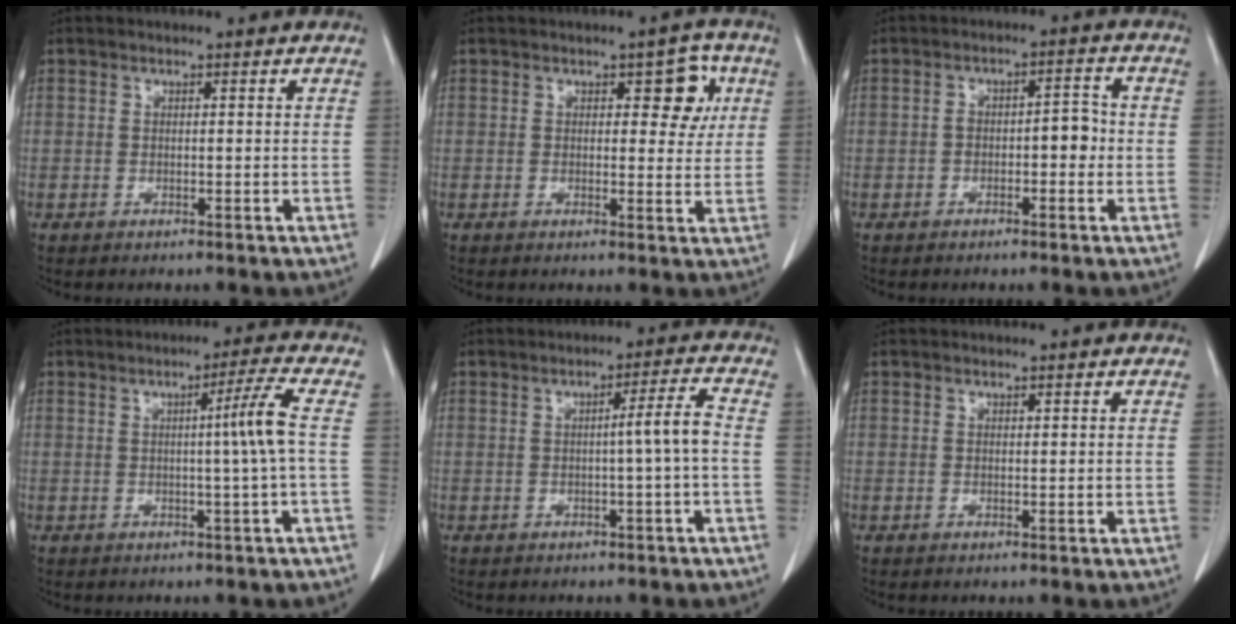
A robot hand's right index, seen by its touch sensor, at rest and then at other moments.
{"total": 5.2, "force": [1.8, 2.6, 4.2], "torque": [-0.041, 0.010, 0.021]}
{"total": 4.0, "force": [-0.8, 1.8, 3.5], "torque": [-0.050, 0.021, -0.013]}
{"total": 4.7, "force": [0.0, -1.8, 4.3], "torque": [-0.067, 0.000, 0.000]}
{"total": 3.9, "force": [-0.7, -0.9, 3.7], "torque": [-0.054, 0.005, -0.009]}
{"total": 0.0}